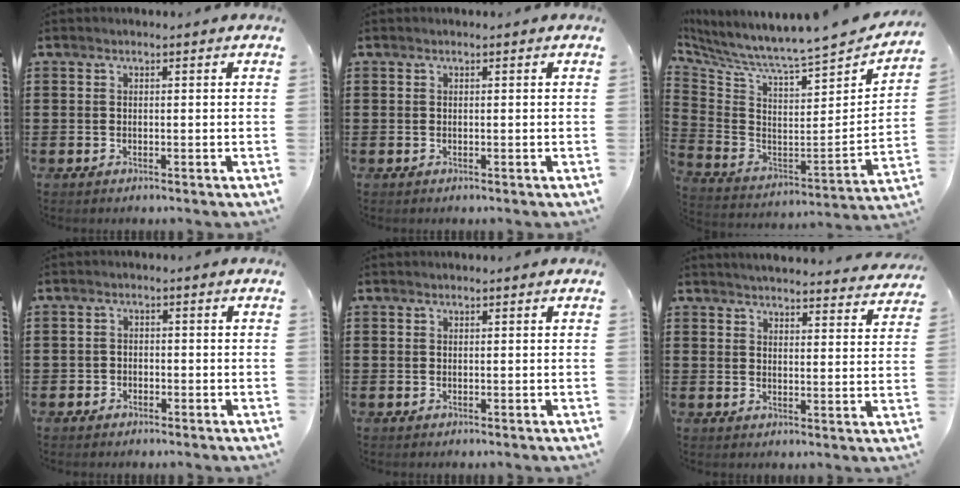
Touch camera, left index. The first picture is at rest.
{"total": 0.0}
{"total": 5.8, "force": [5.3, -0.6, 2.2], "torque": [-0.073, -0.067, 0.074]}
{"total": 1.5, "force": [-1.3, 0.8, -0.1], "torque": [-0.005, 0.003, -0.030]}
{"total": 0.0}
{"total": 3.7, "force": [3.7, -0.2, 0.4], "torque": [-0.016, -0.027, 0.062]}